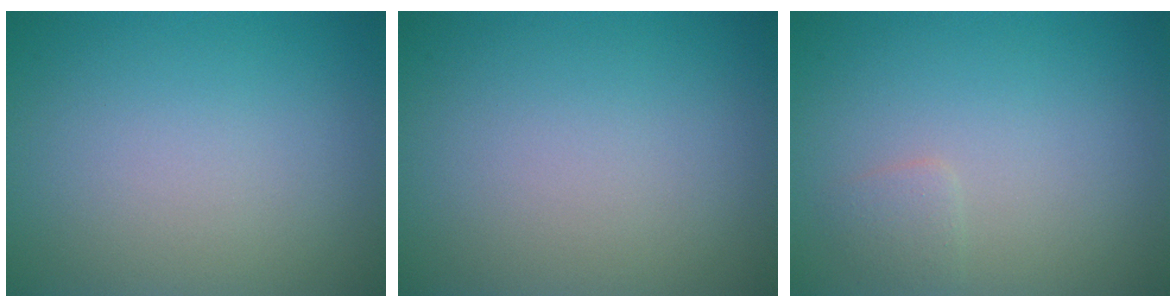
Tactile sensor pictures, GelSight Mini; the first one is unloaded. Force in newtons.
{"total": 0.0}
{"total": 1.0, "press": 1.0, "slide": 0.0}